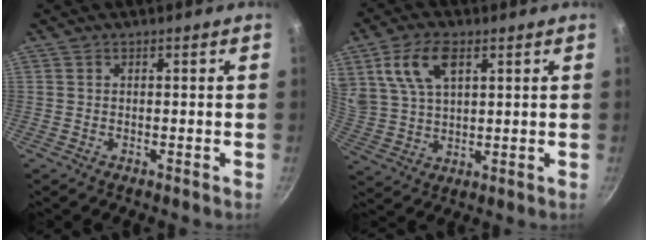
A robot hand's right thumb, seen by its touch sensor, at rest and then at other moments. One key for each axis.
{"total": 10.7, "fx": 4.7, "fy": 5.8, "fz": 7.6, "tx": -0.141, "ty": -0.009, "tz": 0.096}